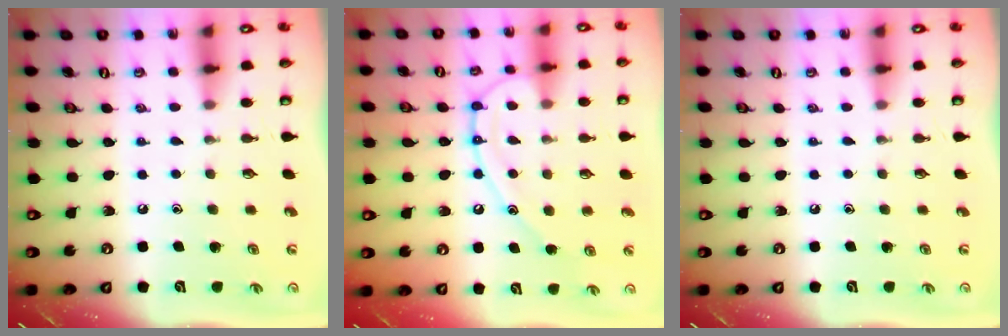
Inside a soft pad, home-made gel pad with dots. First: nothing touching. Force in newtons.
{"total": 14.0, "press": 13.9, "slide": 1.4}
{"total": 0.0}